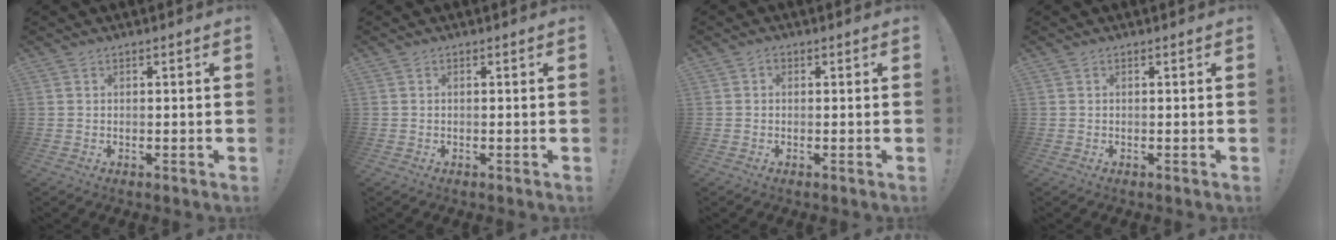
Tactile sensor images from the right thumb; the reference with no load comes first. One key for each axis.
{"total": 0.0}
{"total": 1.0, "fx": -0.1, "fy": 0.9, "fz": 0.5, "tx": -0.016, "ty": 0.008, "tz": -0.002}
{"total": 0.0}